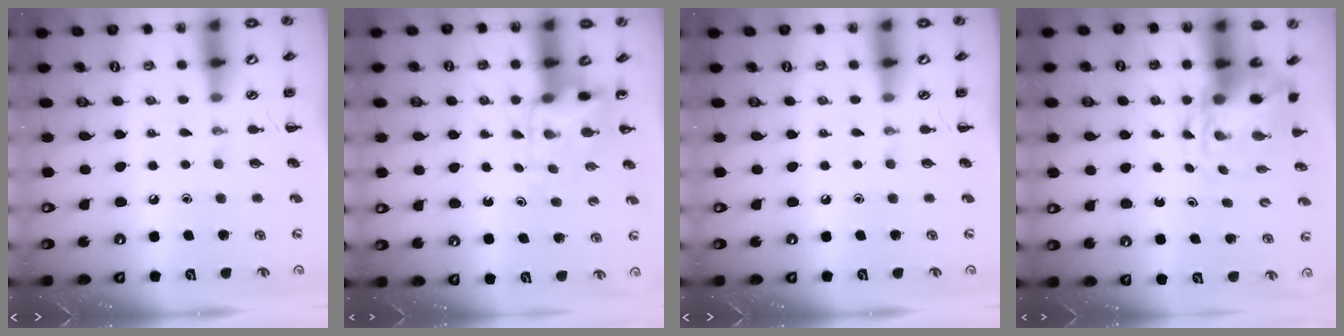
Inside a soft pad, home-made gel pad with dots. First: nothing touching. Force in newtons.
{"total": 4.6, "press": 4.5, "slide": 1.0}
{"total": 0.0}
{"total": 5.8, "press": 5.7, "slide": 1.1}